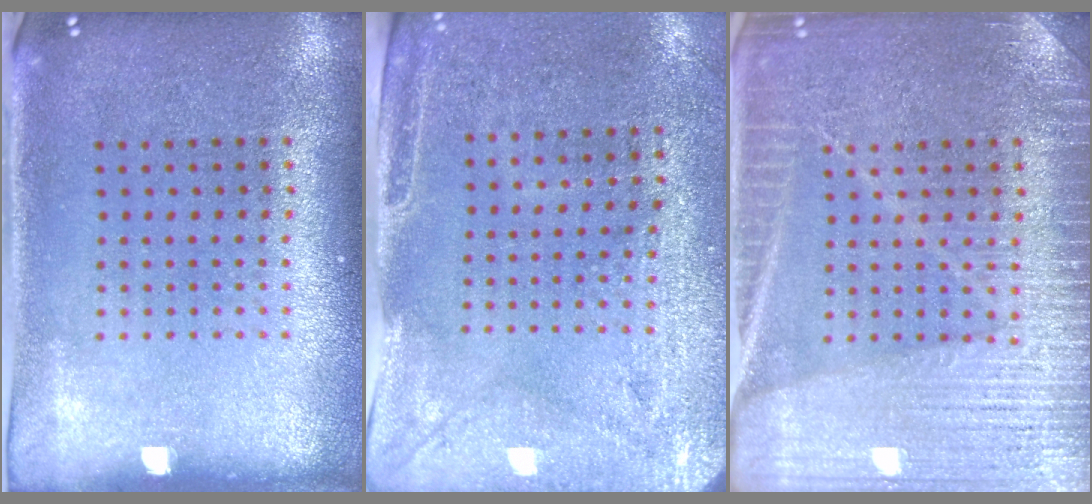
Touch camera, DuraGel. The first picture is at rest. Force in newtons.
{"total": 2.9, "press": 2.4, "slide": 1.5}
{"total": 3.7, "press": 3.7, "slide": 0.6}